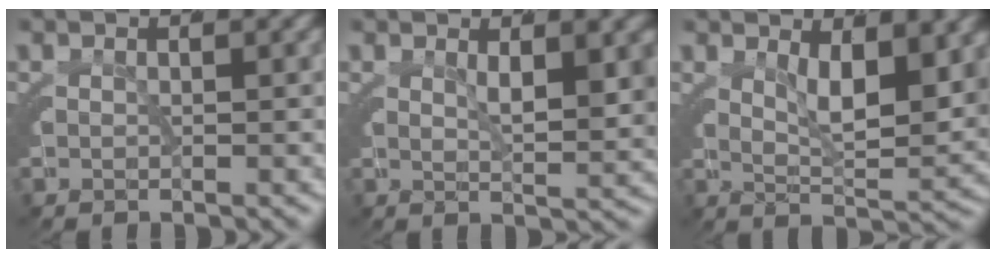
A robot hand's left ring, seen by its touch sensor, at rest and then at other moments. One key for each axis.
{"total": 3.4, "fx": 1.8, "fy": -0.1, "fz": 2.9, "tx": -0.033, "ty": -0.017, "tz": 0.036}
{"total": 5.8, "fx": 2.7, "fy": 1.2, "fz": 5.0, "tx": -0.068, "ty": -0.015, "tz": 0.050}